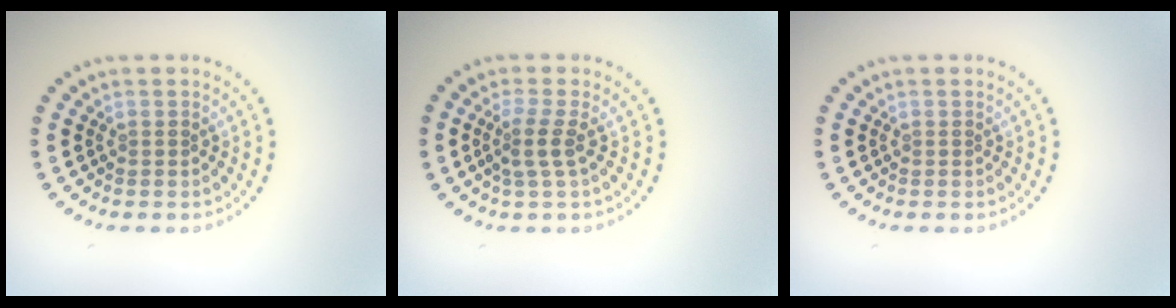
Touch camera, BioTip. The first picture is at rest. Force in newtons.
{"total": 2.0, "press": 1.4, "slide": 1.4}
{"total": 0.0}